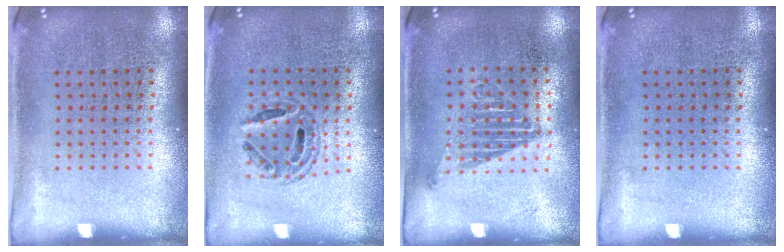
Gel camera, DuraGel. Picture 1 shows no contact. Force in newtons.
{"total": 0.8, "press": 0.8, "slide": 0.2}
{"total": 1.1, "press": 1.0, "slide": 0.6}
{"total": 0.0}